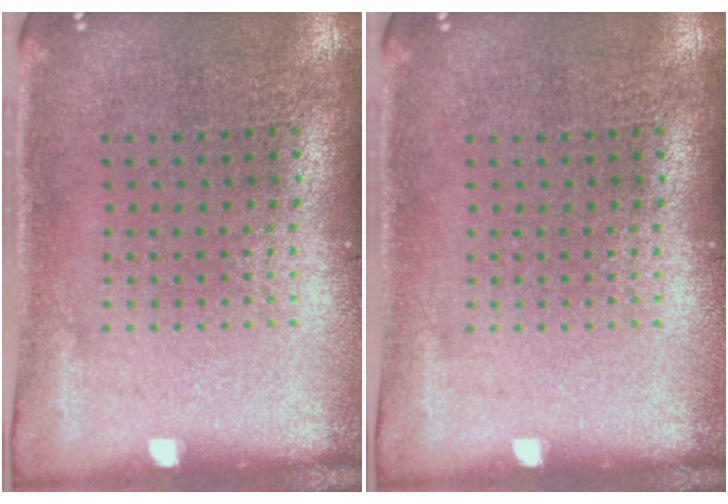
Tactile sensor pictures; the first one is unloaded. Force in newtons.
{"total": 0.0}